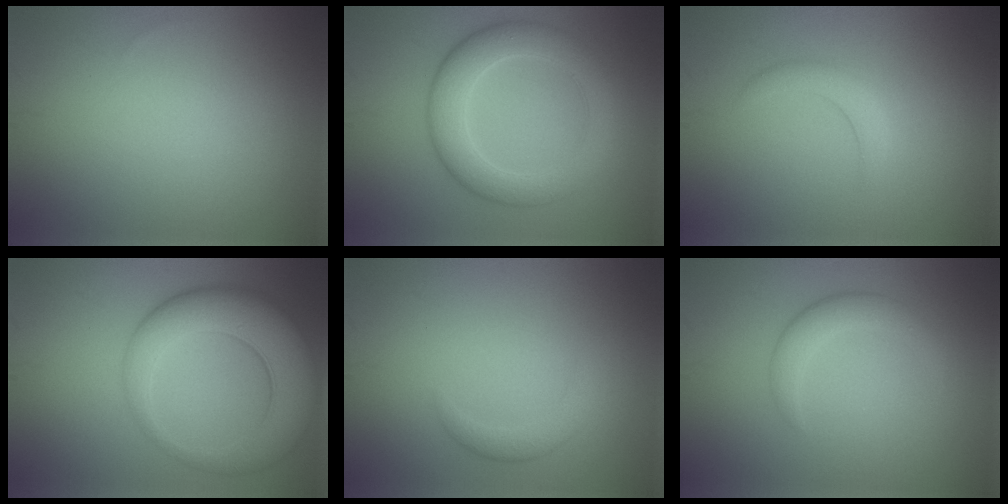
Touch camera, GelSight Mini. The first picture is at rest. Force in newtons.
{"total": 6.0, "press": 6.0, "slide": 0.1}
{"total": 1.7, "press": 1.7, "slide": 0.2}
{"total": 8.2, "press": 8.2, "slide": 0.3}
{"total": 1.6, "press": 1.6, "slide": 0.1}
{"total": 2.6, "press": 2.6, "slide": 0.0}